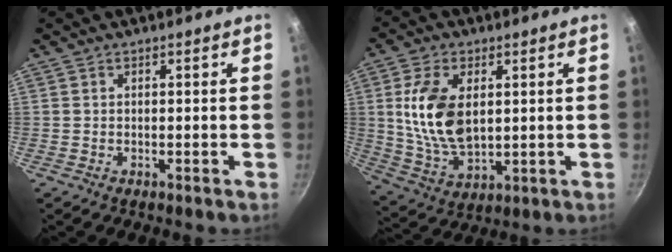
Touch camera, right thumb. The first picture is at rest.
{"total": 13.8, "force": [2.6, 8.0, 11.0], "torque": [-0.198, -0.019, 0.059]}